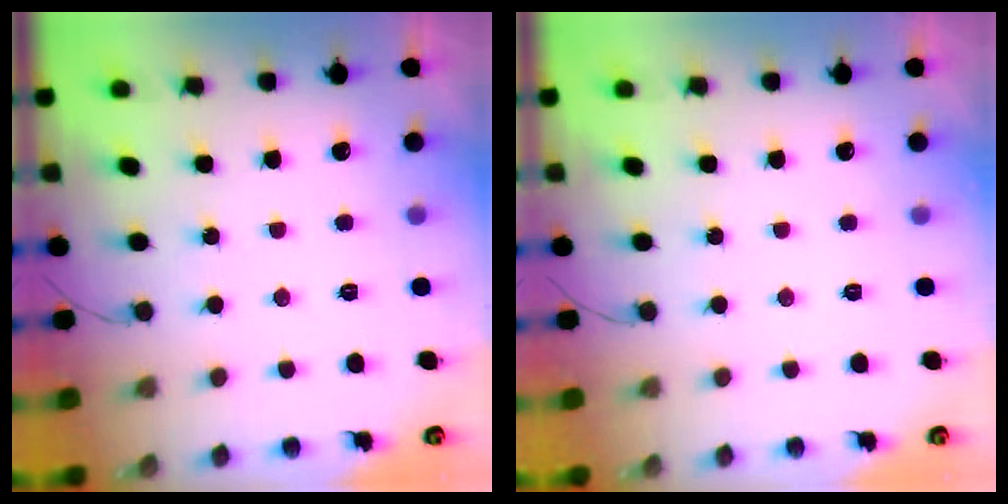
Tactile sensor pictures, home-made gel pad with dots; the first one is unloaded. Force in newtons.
{"total": 0.0}